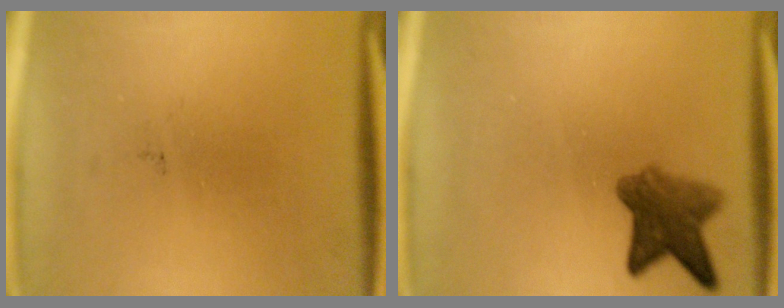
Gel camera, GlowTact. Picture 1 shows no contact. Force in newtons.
{"total": 5.7}